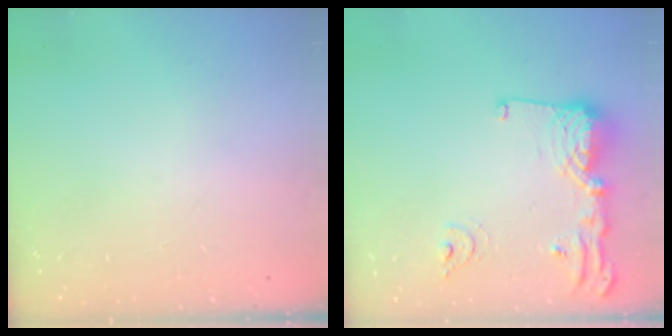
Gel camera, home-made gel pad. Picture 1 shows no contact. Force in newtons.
{"total": 15.0, "press": 14.9, "slide": 1.6}